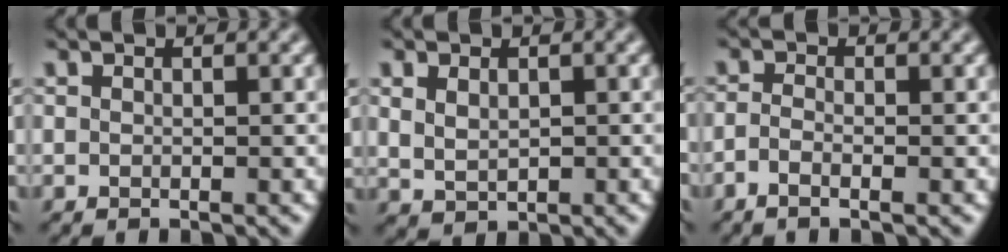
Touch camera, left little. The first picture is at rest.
{"total": 2.0, "force": [0.4, 1.3, 1.4], "torque": [-0.032, -0.002, 0.016]}
{"total": 1.7, "force": [-1.0, 0.4, 1.3], "torque": [-0.029, -0.003, -0.021]}